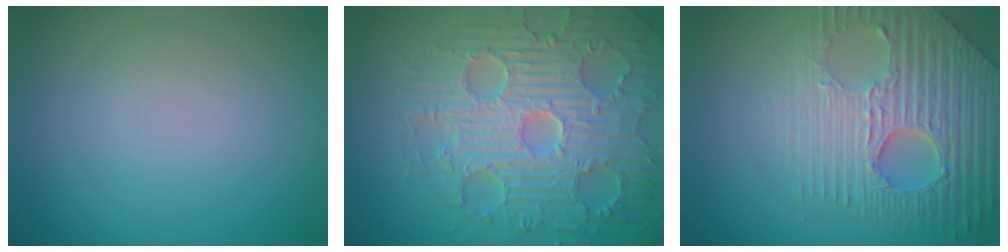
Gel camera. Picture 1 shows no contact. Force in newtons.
{"total": 9.3, "press": 6.8, "slide": 6.4}
{"total": 8.4, "press": 5.8, "slide": 6.1}